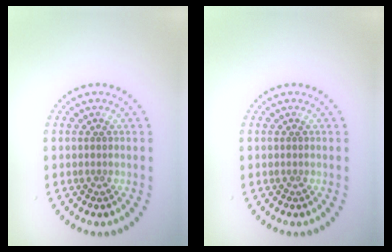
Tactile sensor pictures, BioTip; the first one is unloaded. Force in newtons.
{"total": 0.0}